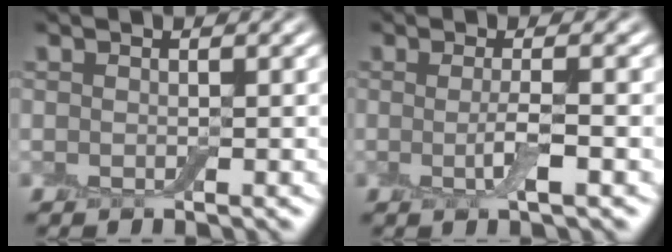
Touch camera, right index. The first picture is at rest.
{"total": 2.9, "force": [-0.2, 0.5, 2.8], "torque": [-0.055, -0.009, -0.007]}